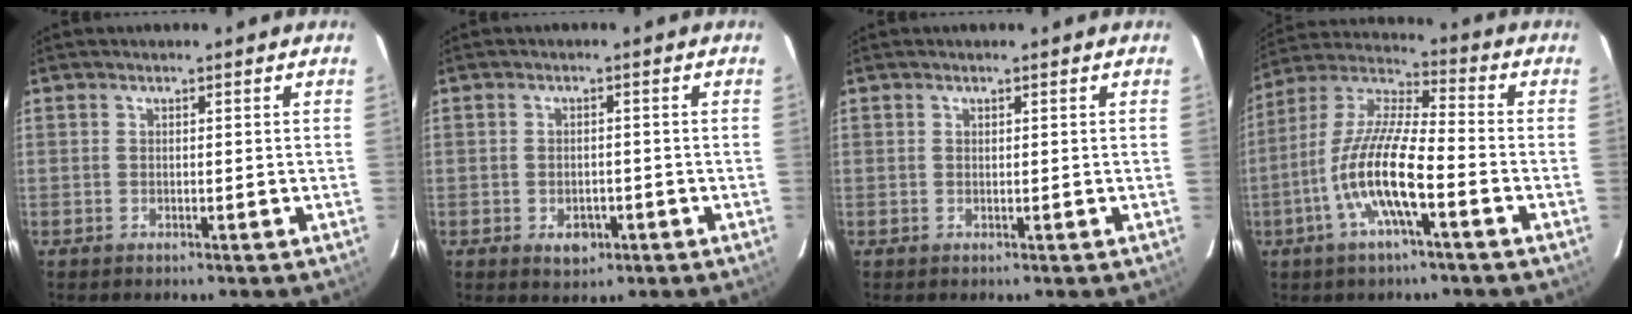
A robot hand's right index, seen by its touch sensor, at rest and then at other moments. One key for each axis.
{"total": 4.0, "fx": -1.5, "fy": 3.0, "fz": 2.2, "tx": -0.043, "ty": -0.002, "tz": -0.014}
{"total": 0.0}
{"total": 13.8, "fx": -5.2, "fy": 2.7, "fz": 12.5, "tx": -0.252, "ty": -0.004, "tz": -0.105}